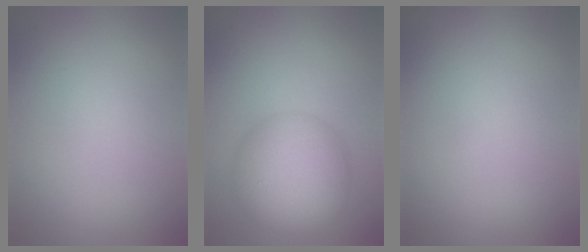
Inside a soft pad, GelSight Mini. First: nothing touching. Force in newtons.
{"total": 7.8, "press": 7.8, "slide": 0.2}
{"total": 0.0}